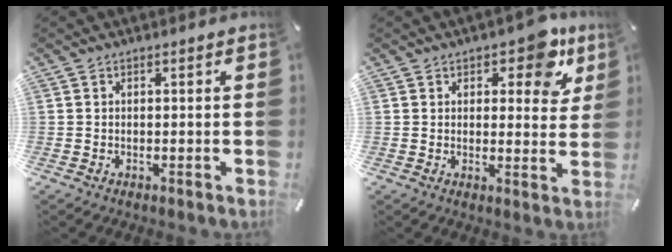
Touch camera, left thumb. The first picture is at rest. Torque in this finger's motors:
{"motor_torque": [0.34, -0.20, 0.19, 0.14, 0.01]}